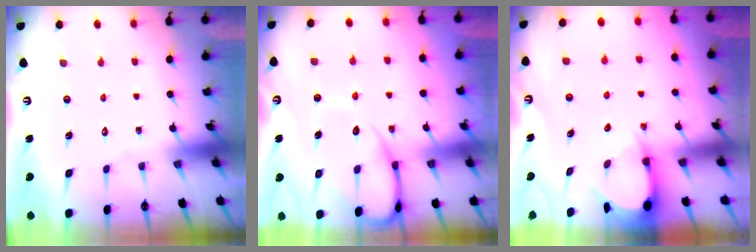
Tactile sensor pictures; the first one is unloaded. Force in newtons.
{"total": 9.6, "press": 9.6, "slide": 1.0}
{"total": 3.5, "press": 3.5, "slide": 0.4}